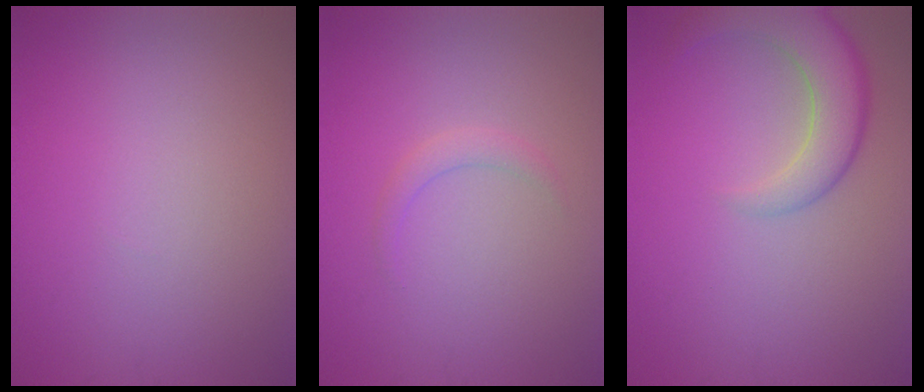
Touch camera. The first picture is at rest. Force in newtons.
{"total": 1.2, "press": 1.2, "slide": 0.1}
{"total": 5.2, "press": 5.2, "slide": 0.3}